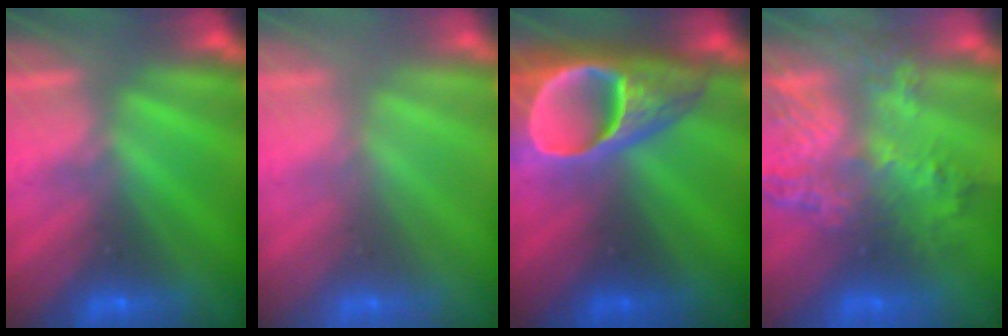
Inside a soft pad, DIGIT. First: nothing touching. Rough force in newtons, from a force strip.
{"total": 2.9}
{"total": 9.1}
{"total": 9.6}